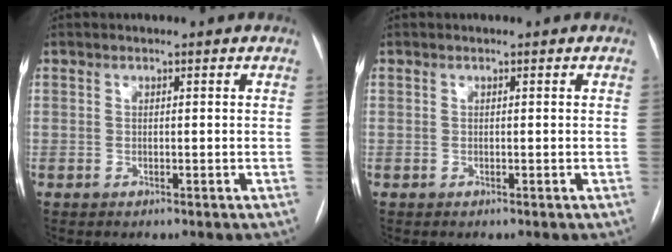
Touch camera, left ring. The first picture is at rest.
{"total": 0.0}